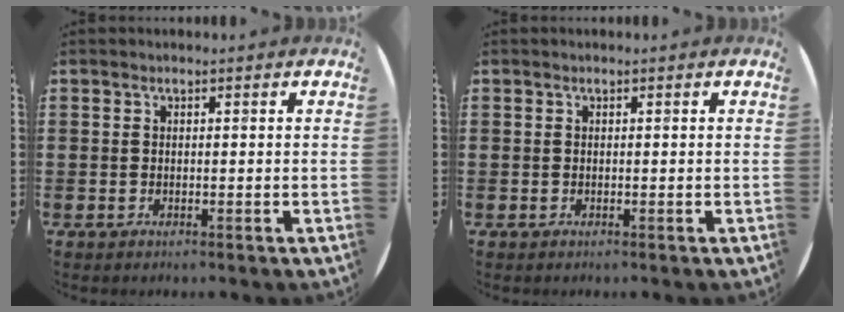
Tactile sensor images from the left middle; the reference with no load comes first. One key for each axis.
{"total": 0.0}